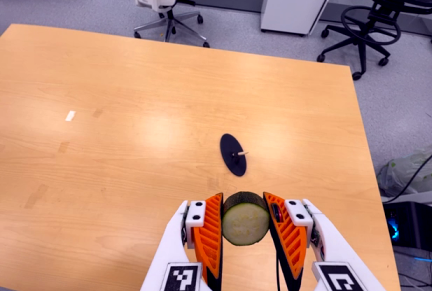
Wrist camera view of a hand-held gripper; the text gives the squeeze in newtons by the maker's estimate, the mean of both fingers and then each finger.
{"total": 11.0, "left": 9.7, "right": 12.2}